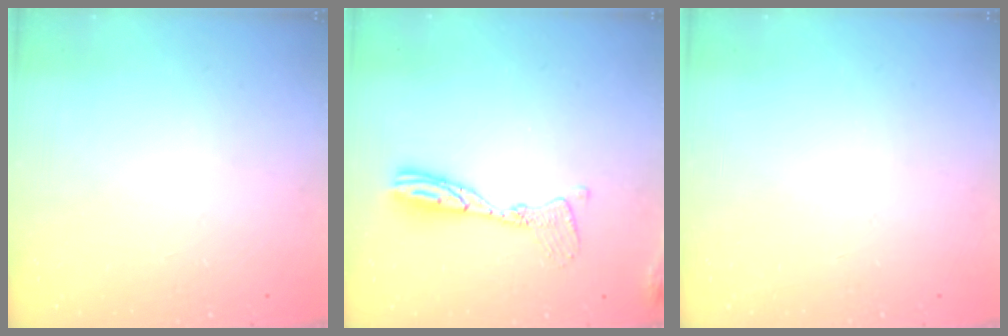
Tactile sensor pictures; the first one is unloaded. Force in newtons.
{"total": 10.8, "press": 10.8, "slide": 1.0}
{"total": 0.0}